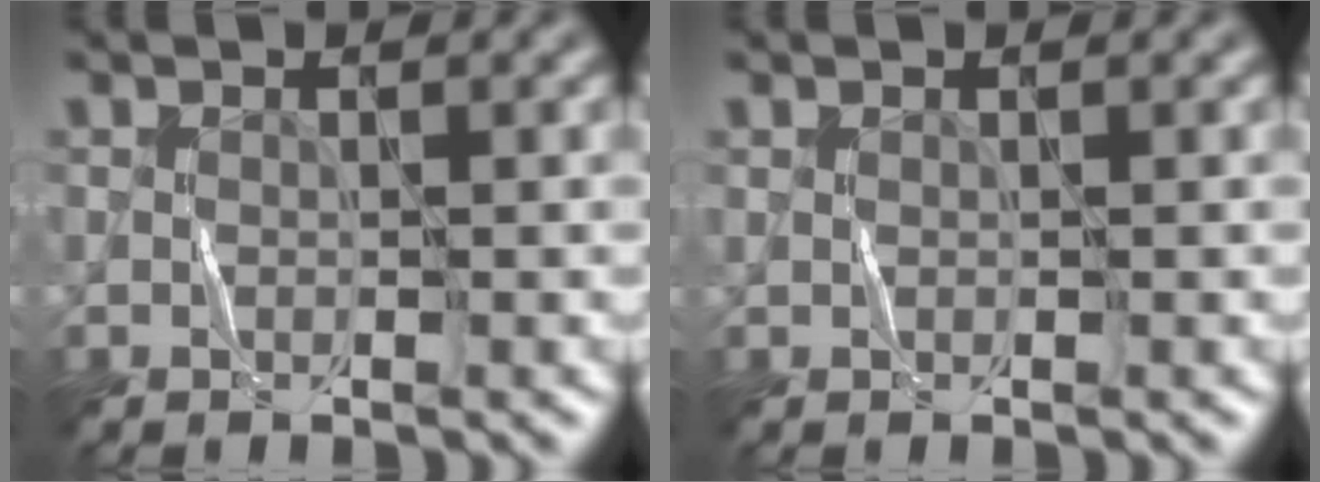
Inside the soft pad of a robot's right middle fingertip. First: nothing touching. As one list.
[{"total": 0.0}]